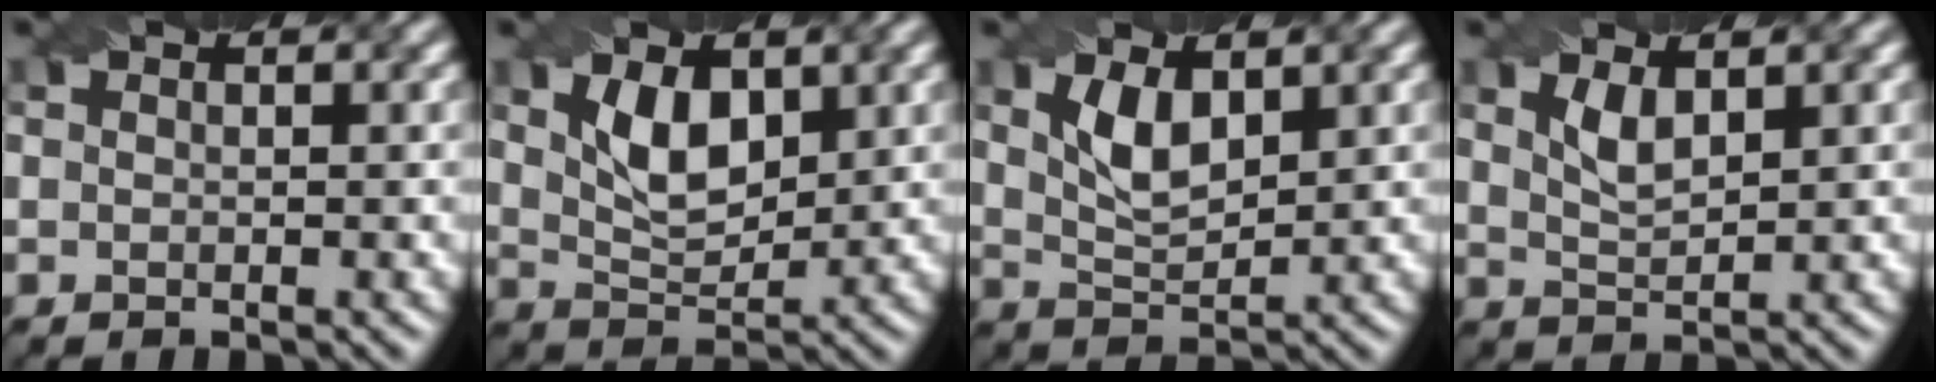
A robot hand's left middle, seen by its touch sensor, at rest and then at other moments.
{"total": 4.3, "force": [1.6, 2.3, 3.2], "torque": [-0.066, -0.002, 0.034]}
{"total": 3.6, "force": [1.6, 1.6, 2.7], "torque": [-0.060, -0.001, 0.035]}
{"total": 2.1, "force": [1.2, 0.8, 1.6], "torque": [-0.036, -0.004, 0.027]}